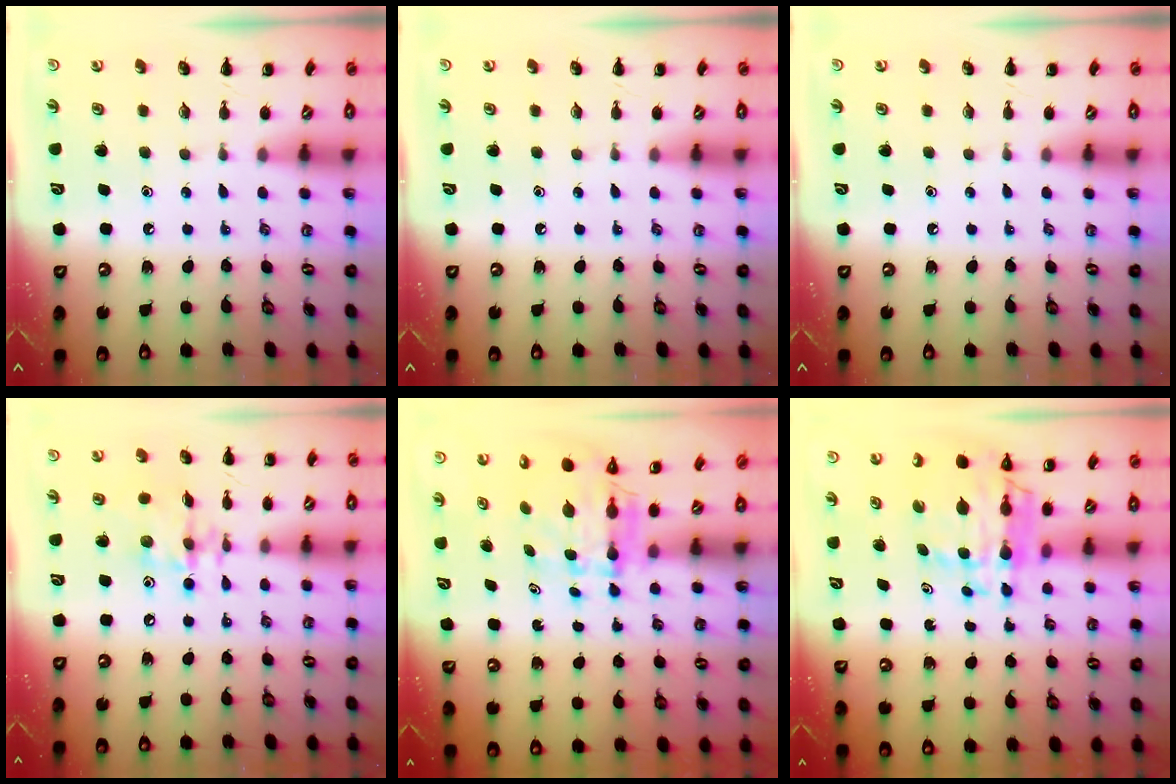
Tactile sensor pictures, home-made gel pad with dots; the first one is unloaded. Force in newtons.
{"total": 0.0}
{"total": 0.0}
{"total": 10.8, "press": 10.7, "slide": 1.2}
{"total": 5.3, "press": 5.1, "slide": 1.2}
{"total": 10.1, "press": 9.5, "slide": 3.5}